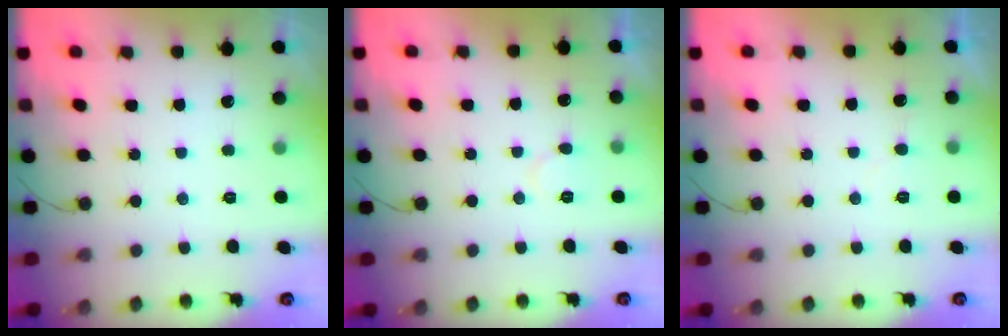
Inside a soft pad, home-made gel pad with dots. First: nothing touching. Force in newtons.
{"total": 5.1, "press": 5.1, "slide": 0.5}
{"total": 3.1, "press": 3.1, "slide": 0.2}